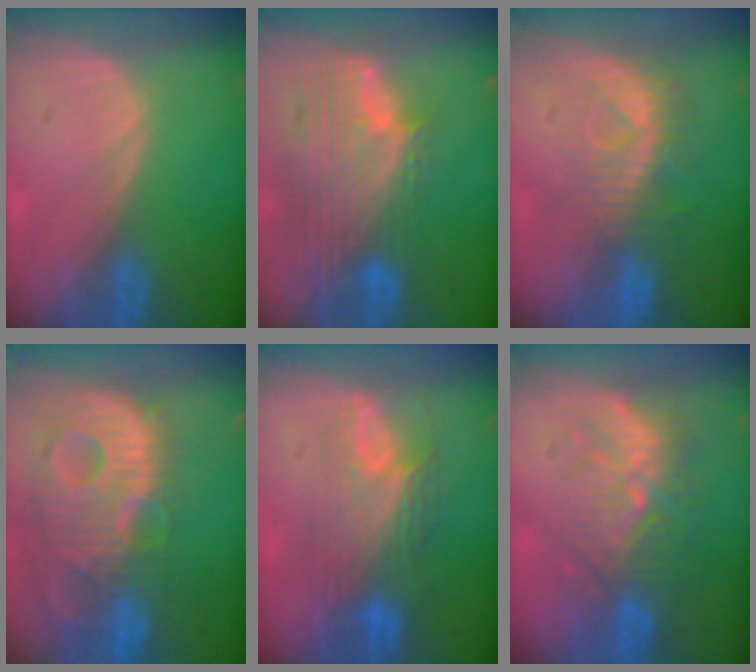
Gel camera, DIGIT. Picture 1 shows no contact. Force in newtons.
{"total": 11.9, "press": 10.2, "slide": 6.2}
{"total": 8.2, "press": 7.4, "slide": 3.6}
{"total": 13.9, "press": 12.0, "slide": 7.1}
{"total": 8.5, "press": 8.1, "slide": 2.6}
{"total": 9.4, "press": 9.0, "slide": 2.6}